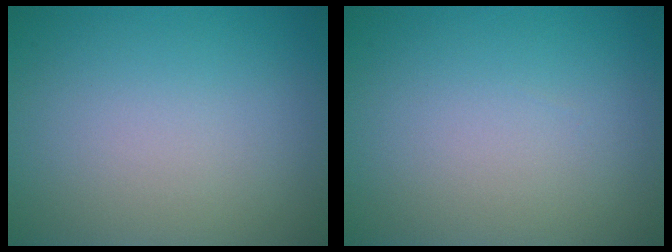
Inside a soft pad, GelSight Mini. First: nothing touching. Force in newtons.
{"total": 0.0}